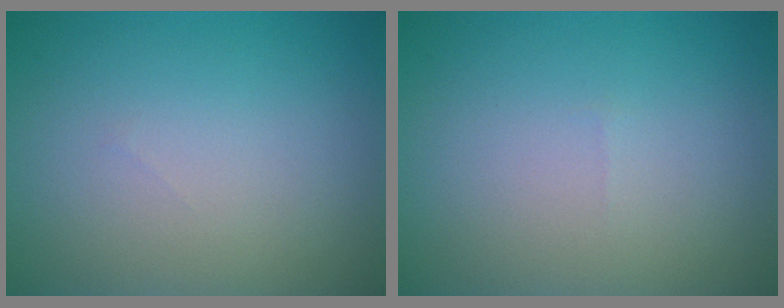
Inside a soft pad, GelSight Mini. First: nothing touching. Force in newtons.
{"total": 0.0}